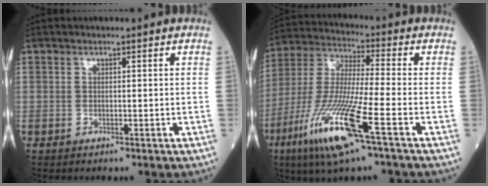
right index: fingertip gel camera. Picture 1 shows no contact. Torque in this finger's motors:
{"motor_torque": [0.48, -0.36, 0.75, 0.21]}